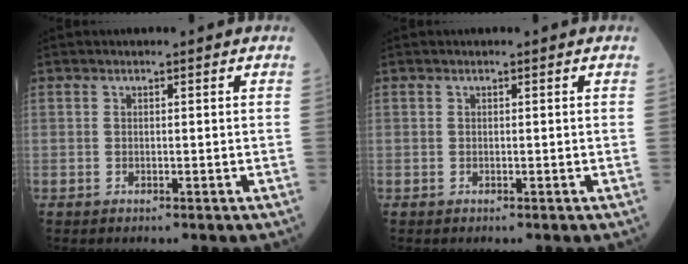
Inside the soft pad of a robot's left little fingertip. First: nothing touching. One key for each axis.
{"total": 0.0}